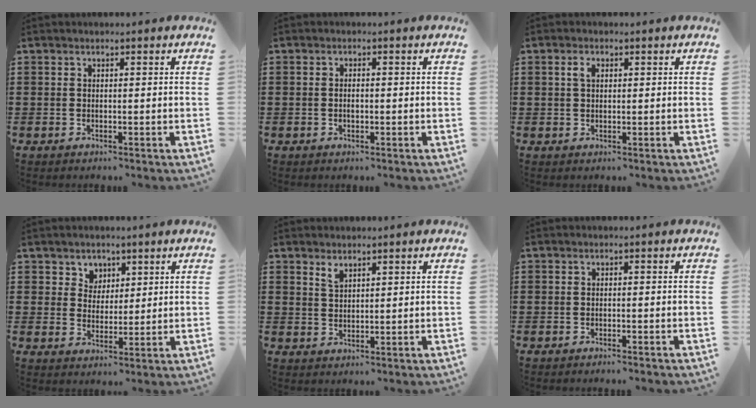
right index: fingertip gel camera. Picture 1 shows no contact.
{"total": 1.3, "force": [-0.1, 0.4, 1.3], "torque": [-0.026, -0.002, -0.002]}
{"total": 1.9, "force": [0.6, 1.1, 1.4], "torque": [-0.031, 0.008, 0.009]}
{"total": 3.8, "force": [2.3, 3.0, 0.0], "torque": [-0.019, 0.011, 0.041]}
{"total": 1.9, "force": [1.5, 0.7, 0.9], "torque": [-0.022, 0.002, 0.028]}
{"total": 0.8, "force": [-0.7, -0.1, 0.1], "torque": [-0.004, -0.001, -0.015]}